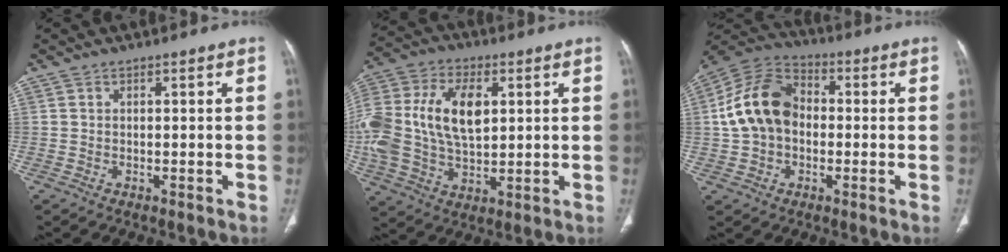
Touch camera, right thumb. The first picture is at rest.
{"total": 22.3, "force": [3.4, 13.7, 17.3], "torque": [-0.389, 0.012, 0.063]}
{"total": 13.9, "force": [0.0, 10.3, 9.4], "torque": [-0.167, 0.034, -0.011]}